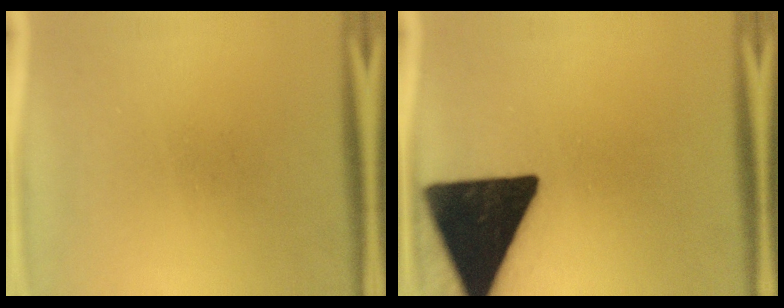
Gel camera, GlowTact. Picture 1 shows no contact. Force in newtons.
{"total": 19.9}